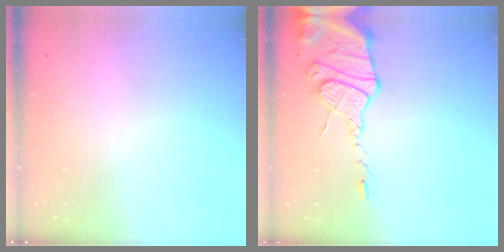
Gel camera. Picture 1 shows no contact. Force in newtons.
{"total": 14.4, "press": 14.4, "slide": 1.4}